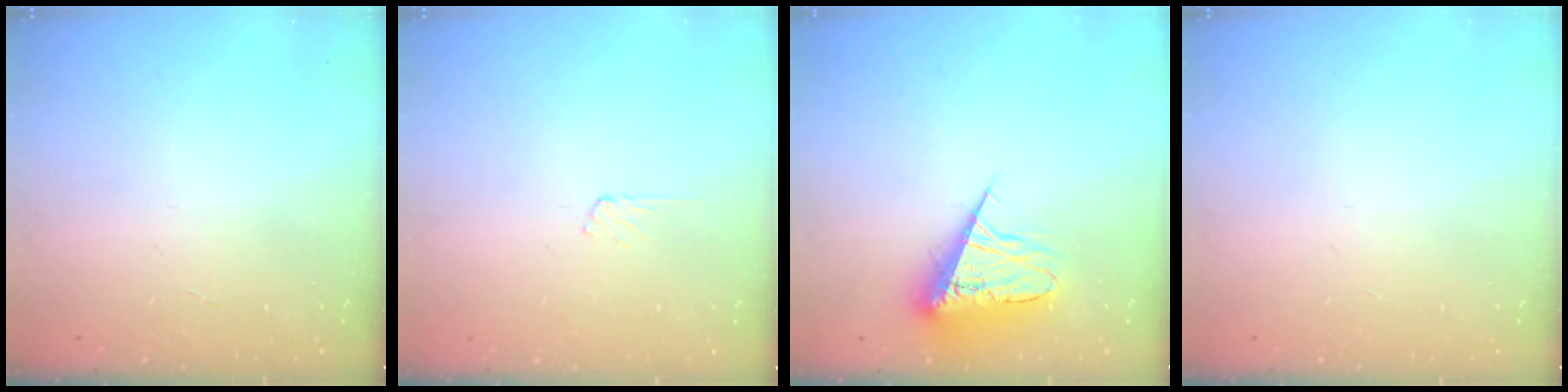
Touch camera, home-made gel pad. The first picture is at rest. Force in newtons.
{"total": 3.1, "press": 3.1, "slide": 0.4}
{"total": 9.5, "press": 9.4, "slide": 0.7}
{"total": 0.0}